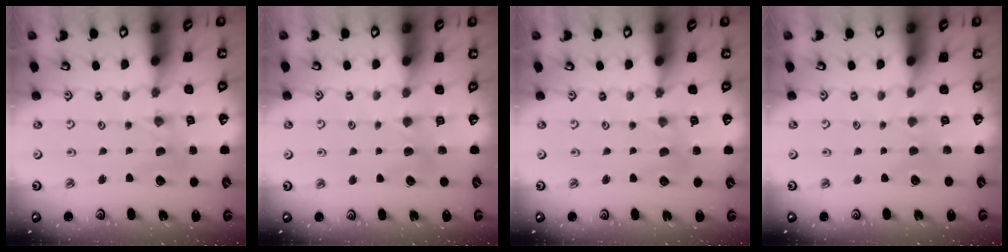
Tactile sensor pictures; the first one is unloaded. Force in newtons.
{"total": 4.2, "press": 4.2, "slide": 0.6}
{"total": 2.3, "press": 2.3, "slide": 0.2}
{"total": 2.2, "press": 2.2, "slide": 0.3}